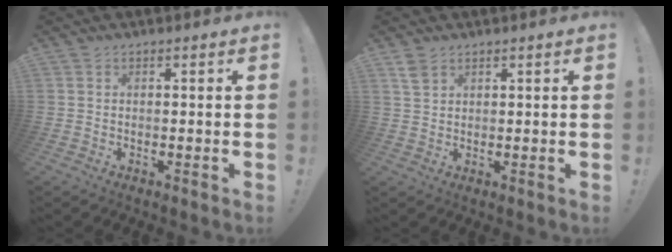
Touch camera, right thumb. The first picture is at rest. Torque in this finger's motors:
{"motor_torque": [-0.22, 0.16, 0.33, 0.17, 0.00]}